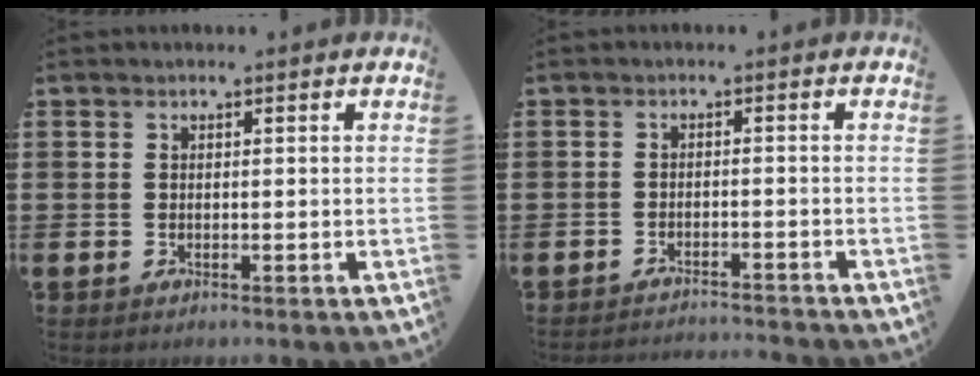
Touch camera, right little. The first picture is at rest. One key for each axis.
{"total": 1.7, "fx": -1.7, "fy": -0.2, "fz": 0.0, "tx": -0.001, "ty": 0.003, "tz": -0.035}